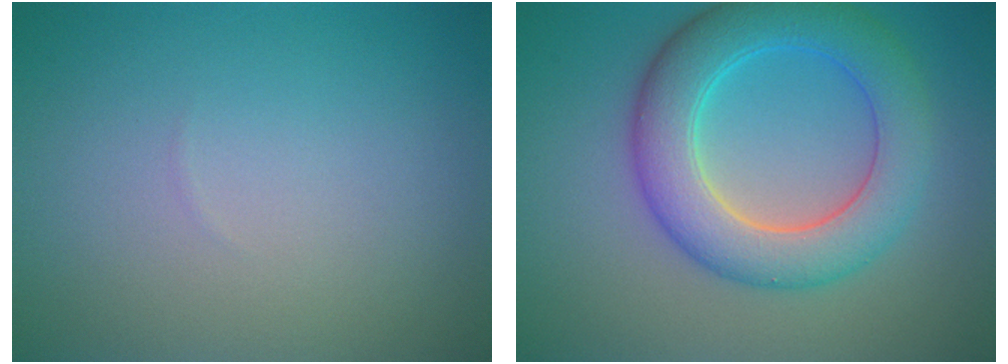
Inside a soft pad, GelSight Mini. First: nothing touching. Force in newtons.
{"total": 7.1, "press": 7.1, "slide": 0.1}